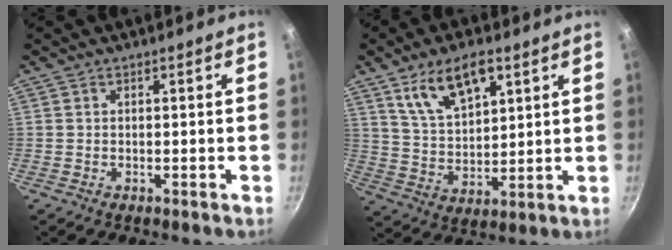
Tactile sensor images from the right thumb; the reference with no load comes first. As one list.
[{"total": 12.3, "force": [6.7, 6.0, 8.4], "torque": [-0.122, -0.023, 0.131]}]